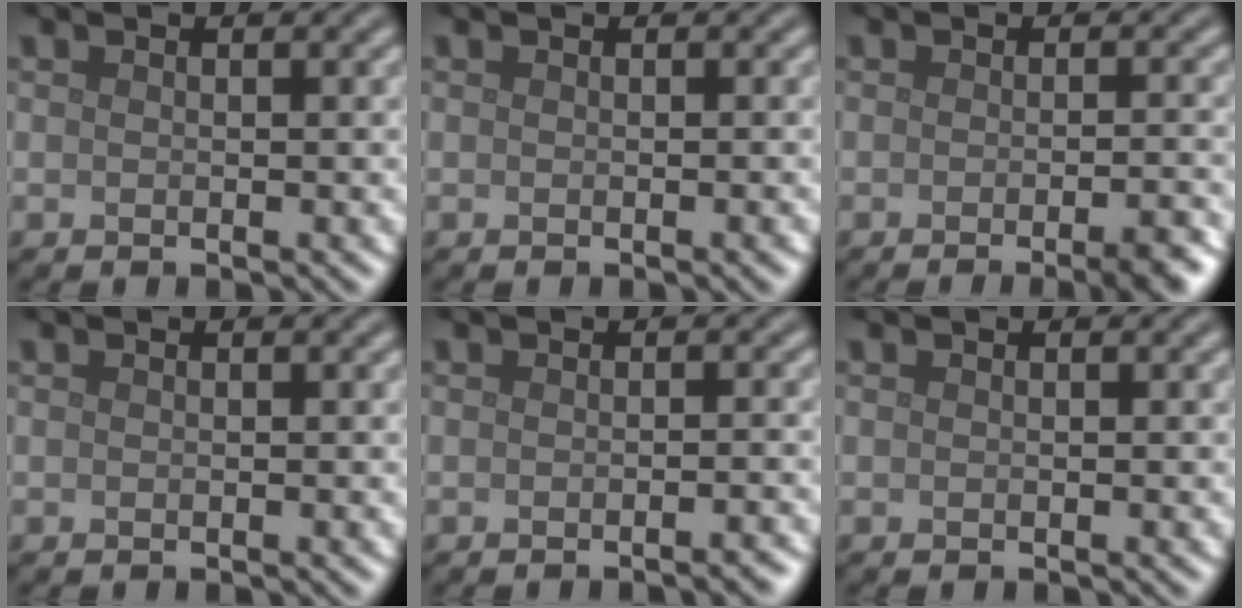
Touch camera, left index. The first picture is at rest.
{"total": 0.6, "force": [-0.2, 0.1, 0.5], "torque": [-0.006, 0.001, -0.002]}
{"total": 4.6, "force": [-2.3, 1.2, 3.7], "torque": [-0.032, 0.002, -0.027]}
{"total": 0.0}
{"total": 1.5, "force": [-1.0, 0.4, 1.1], "torque": [-0.006, 0.000, -0.016]}
{"total": 0.0}